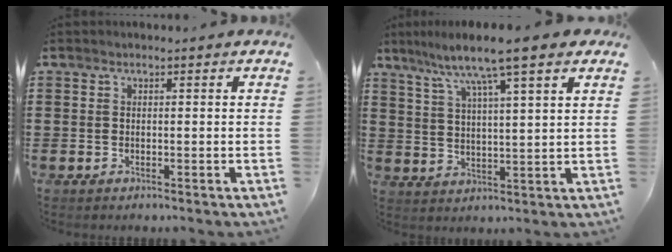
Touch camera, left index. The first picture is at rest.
{"total": 7.7, "force": [5.9, -0.1, 4.9], "torque": [-0.116, -0.026, 0.097]}